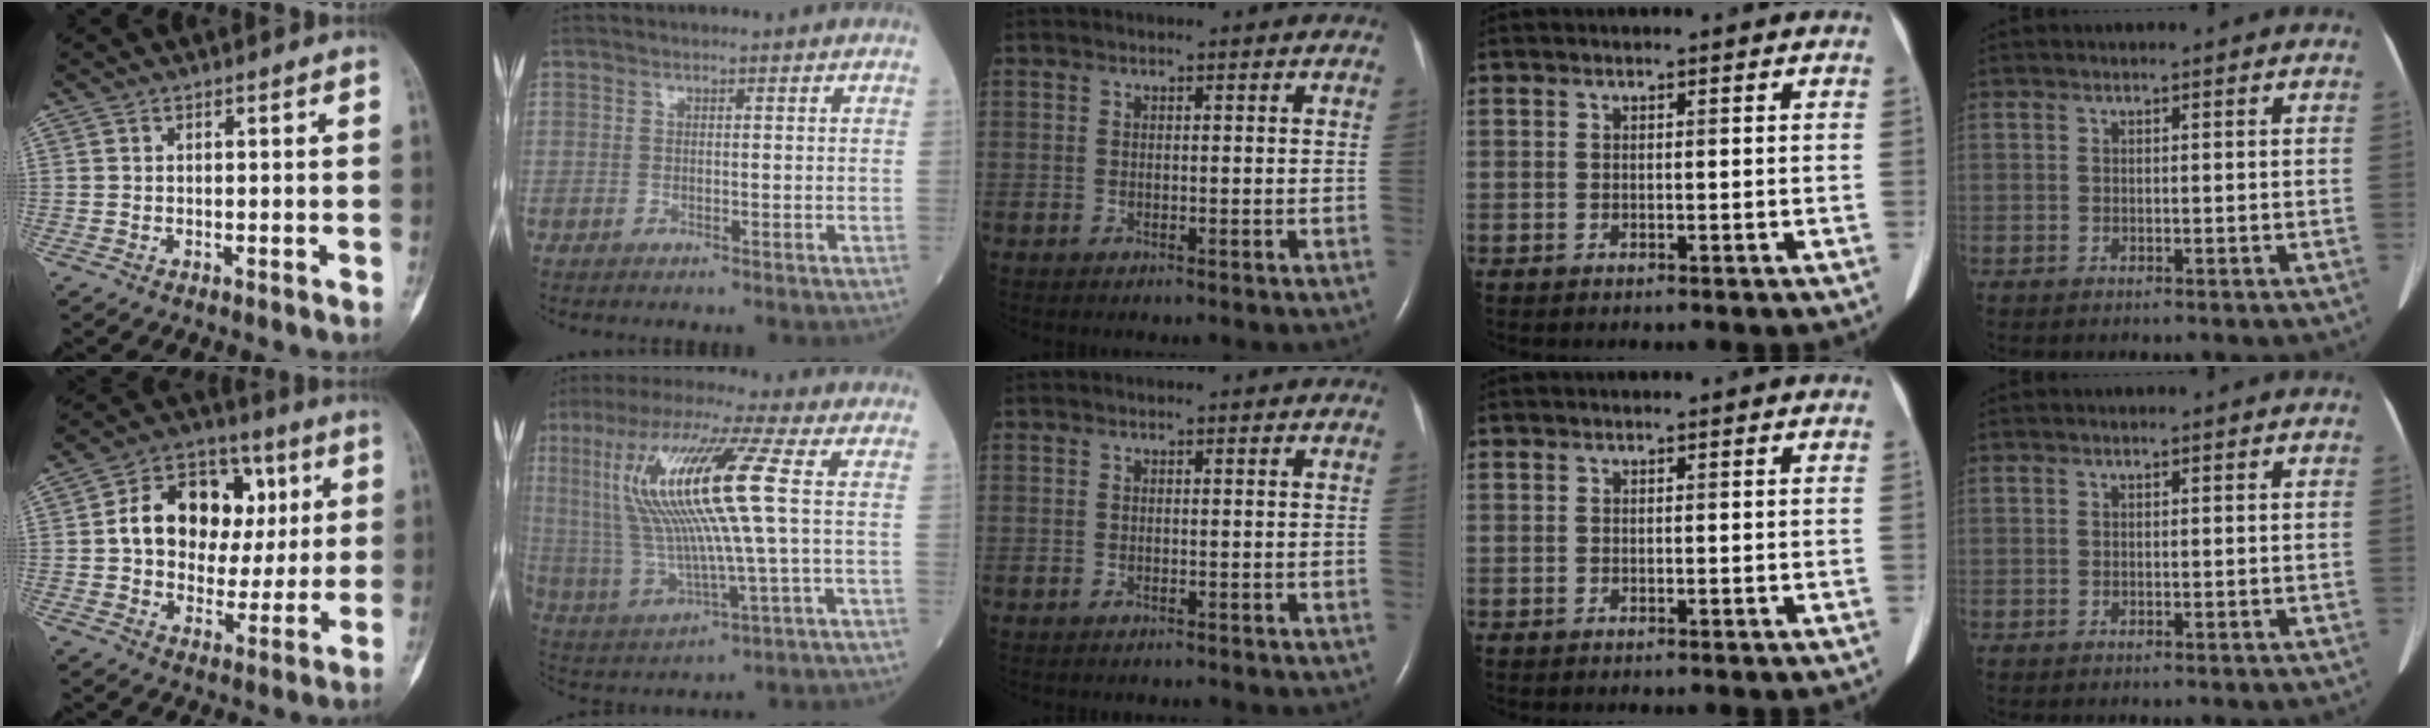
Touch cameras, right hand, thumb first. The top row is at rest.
{"thumb": {"total": 17.3, "force": [3.1, 13.1, 10.9], "torque": [-0.131, 0.019, 0.048]}, "index": {"total": 17.4, "force": [3.1, 0.6, 17.1], "torque": [-0.358, 0.013, 0.056]}, "middle": {"total": 2.1, "force": [-1.9, 0.5, 0.6], "torque": [-0.016, -0.004, -0.020]}}